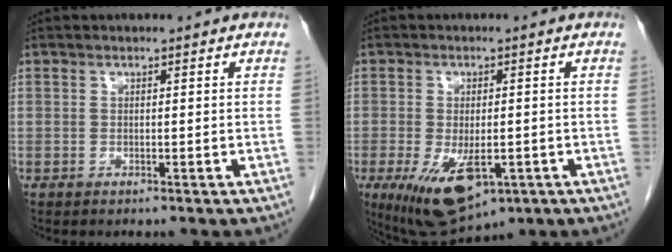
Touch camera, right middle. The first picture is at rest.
{"total": 10.6, "force": [-4.4, 4.7, 8.4], "torque": [-0.149, -0.018, -0.056]}